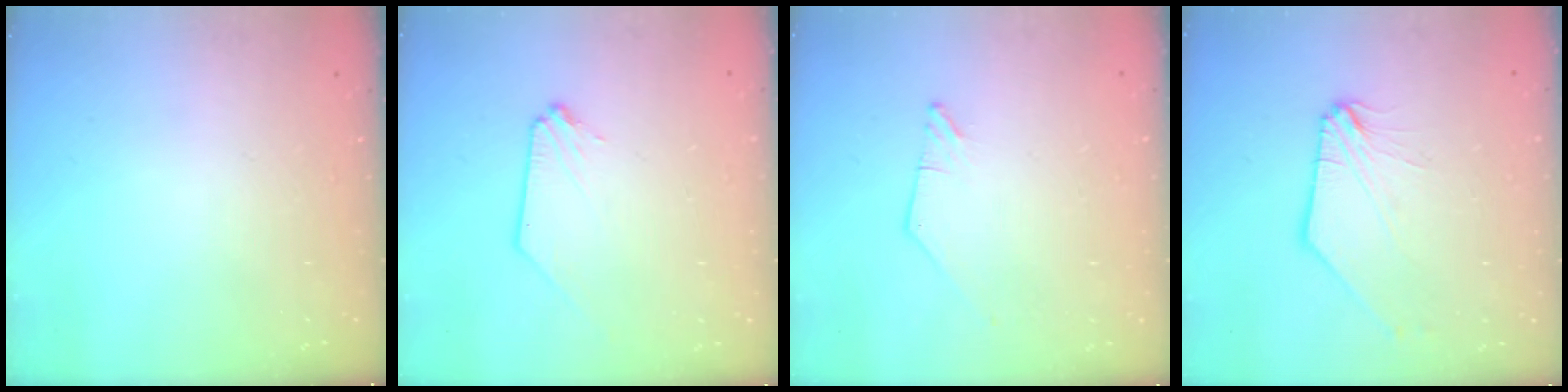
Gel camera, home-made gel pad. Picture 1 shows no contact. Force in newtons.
{"total": 0.0}
{"total": 0.0}
{"total": 2.5, "press": 2.5, "slide": 0.5}